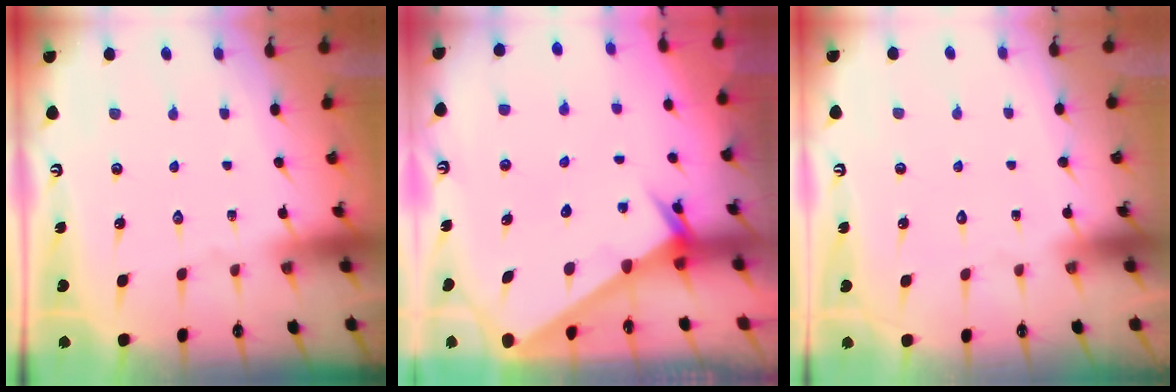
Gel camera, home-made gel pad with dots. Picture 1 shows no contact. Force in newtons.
{"total": 2.7, "press": 2.7, "slide": 0.1}
{"total": 1.6, "press": 1.6, "slide": 0.1}